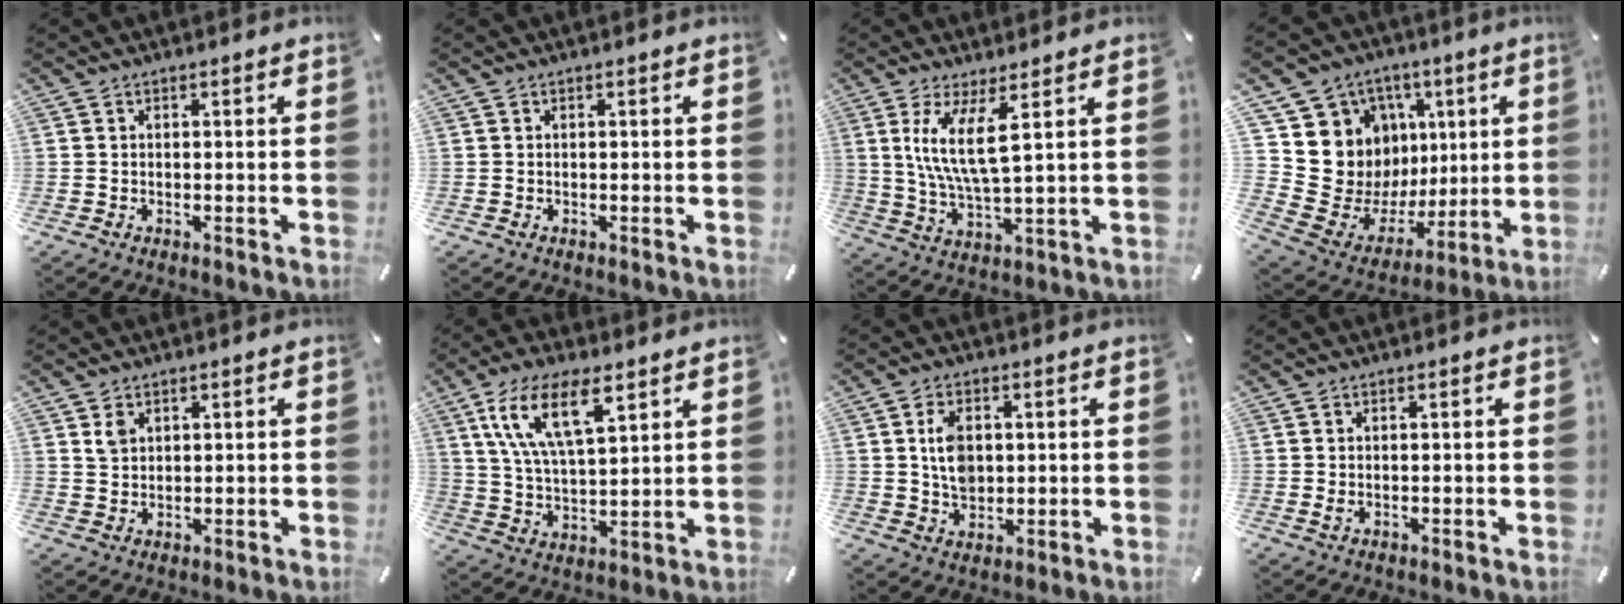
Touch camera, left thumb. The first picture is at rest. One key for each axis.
{"total": 0.0}
{"total": 9.8, "fx": 3.5, "fy": 2.2, "fz": 8.9, "tx": -0.190, "ty": -0.002, "tz": 0.061}
{"total": 13.7, "fx": 3.3, "fy": 13.2, "fz": 1.8, "tx": -0.021, "ty": -0.057, "tz": 0.100}
{"total": 3.0, "fx": 1.7, "fy": 2.3, "fz": 0.8, "tx": -0.010, "ty": -0.002, "tz": 0.032}
{"total": 13.9, "fx": 7.6, "fy": 5.9, "fz": 10.1, "tx": -0.224, "ty": -0.011, "tz": 0.132}
{"total": 6.7, "fx": 1.1, "fy": 5.0, "fz": 4.3, "tx": -0.074, "ty": 0.000, "tz": 0.015}
{"total": 1.0, "fx": 0.0, "fy": 0.2, "fz": 1.0, "tx": -0.025, "ty": -0.005, "tz": -0.002}